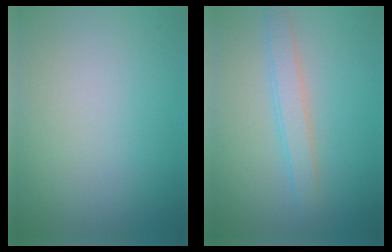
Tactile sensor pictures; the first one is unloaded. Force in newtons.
{"total": 2.6, "press": 2.6, "slide": 0.0}